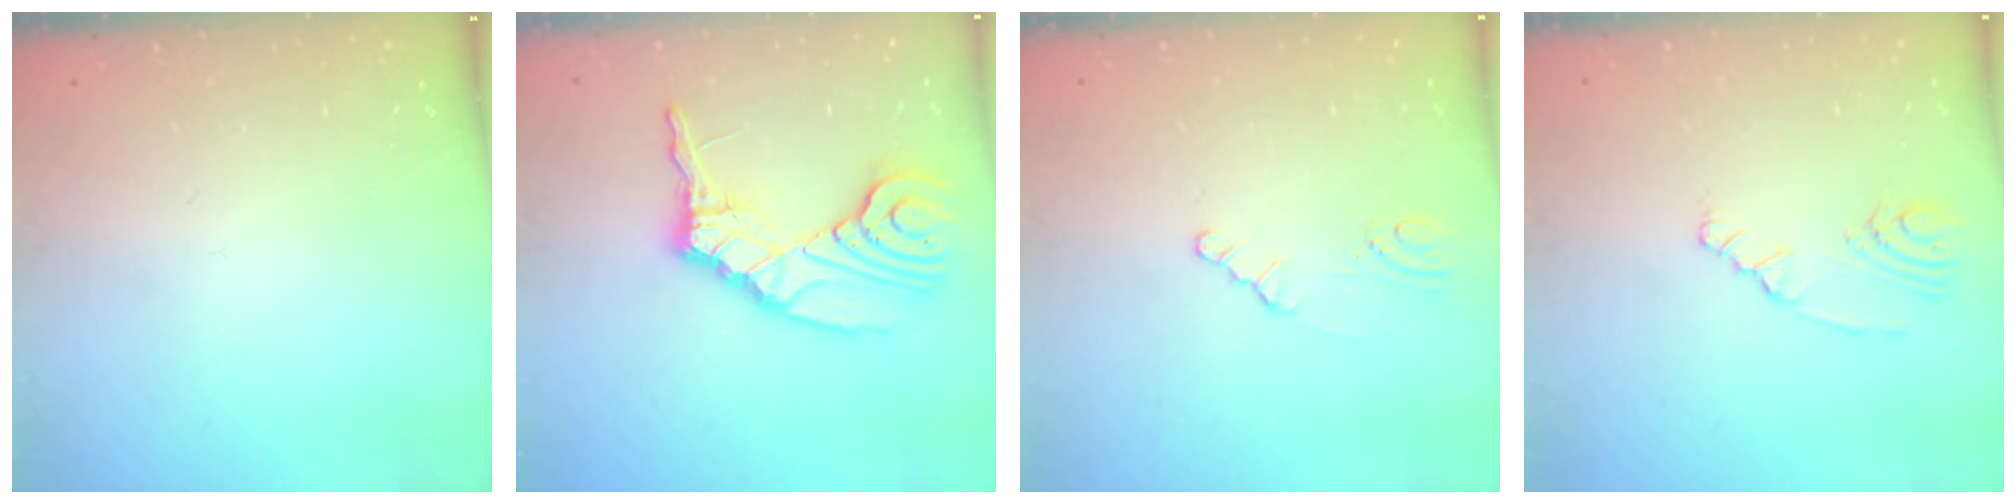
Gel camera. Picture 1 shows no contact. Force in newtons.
{"total": 15.0, "press": 14.8, "slide": 2.3}
{"total": 1.2, "press": 1.2, "slide": 0.2}
{"total": 2.3, "press": 2.3, "slide": 0.3}